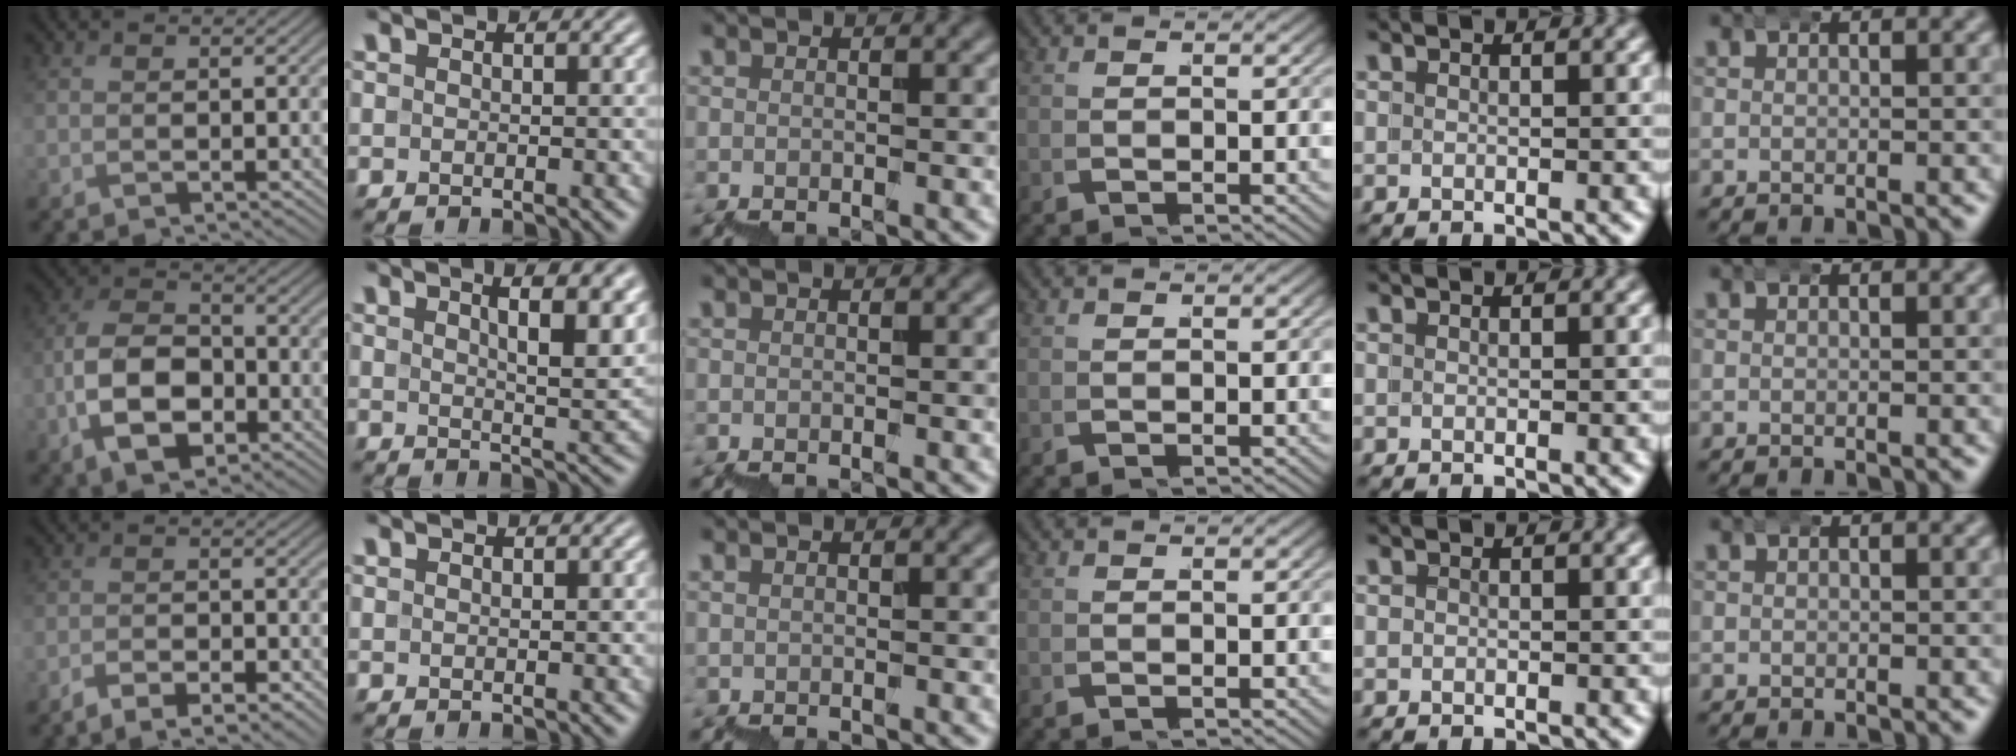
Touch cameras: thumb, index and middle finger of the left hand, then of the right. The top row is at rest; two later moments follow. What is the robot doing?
{"motion": "wrap", "object": "bubble wrap"}